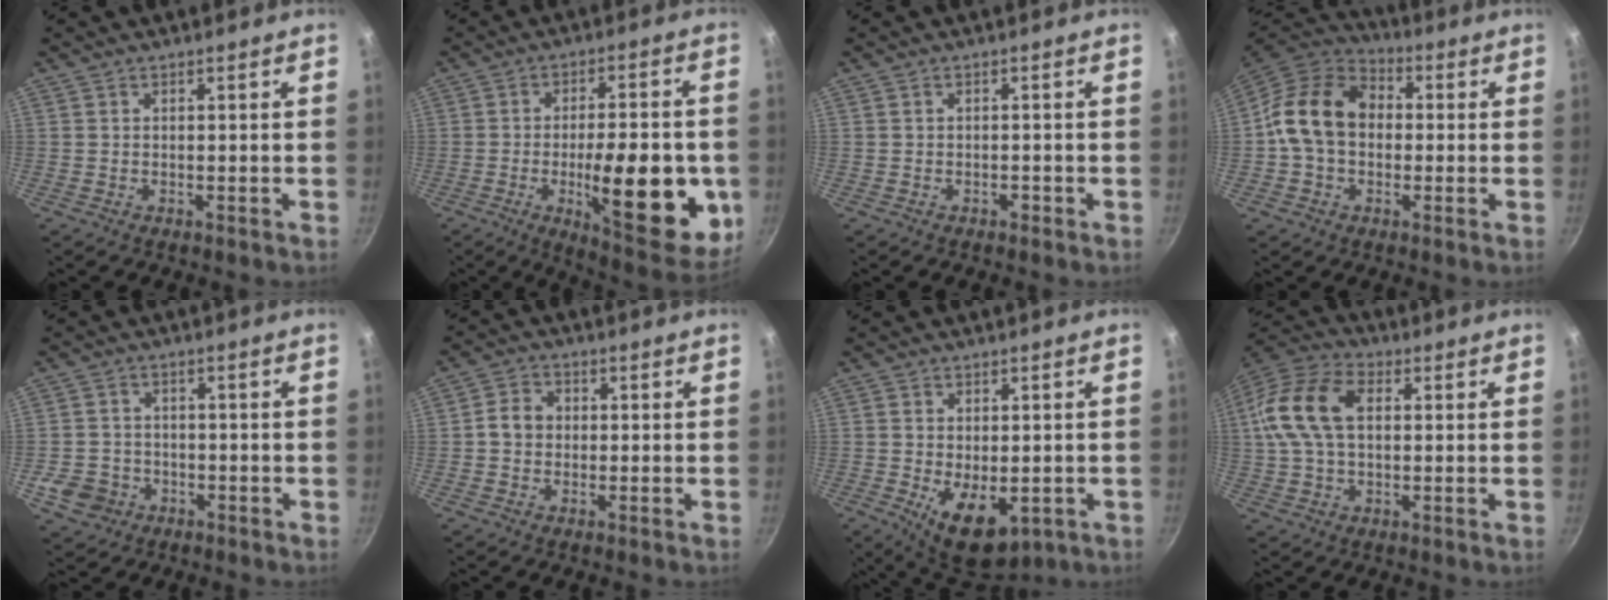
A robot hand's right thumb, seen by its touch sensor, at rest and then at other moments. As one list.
[{"total": 22.2, "force": [-4.6, 7.6, 20.3], "torque": [-0.246, 0.000, -0.059]}, {"total": 0.9, "force": [-0.5, 0.5, 0.4], "torque": [-0.004, 0.007, -0.006]}, {"total": 13.9, "force": [0.4, 10.6, 8.9], "torque": [-0.123, 0.030, -0.011]}, {"total": 6.4, "force": [-2.5, 5.4, 2.2], "torque": [-0.031, 0.023, -0.039]}, {"total": 5.5, "force": [0.0, 4.7, 2.8], "torque": [-0.028, 0.013, -0.014]}, {"total": 11.0, "force": [-2.9, 6.3, 8.5], "torque": [-0.108, -0.010, -0.027]}, {"total": 15.6, "force": [2.4, 9.8, 11.9], "torque": [-0.225, 0.028, 0.031]}]